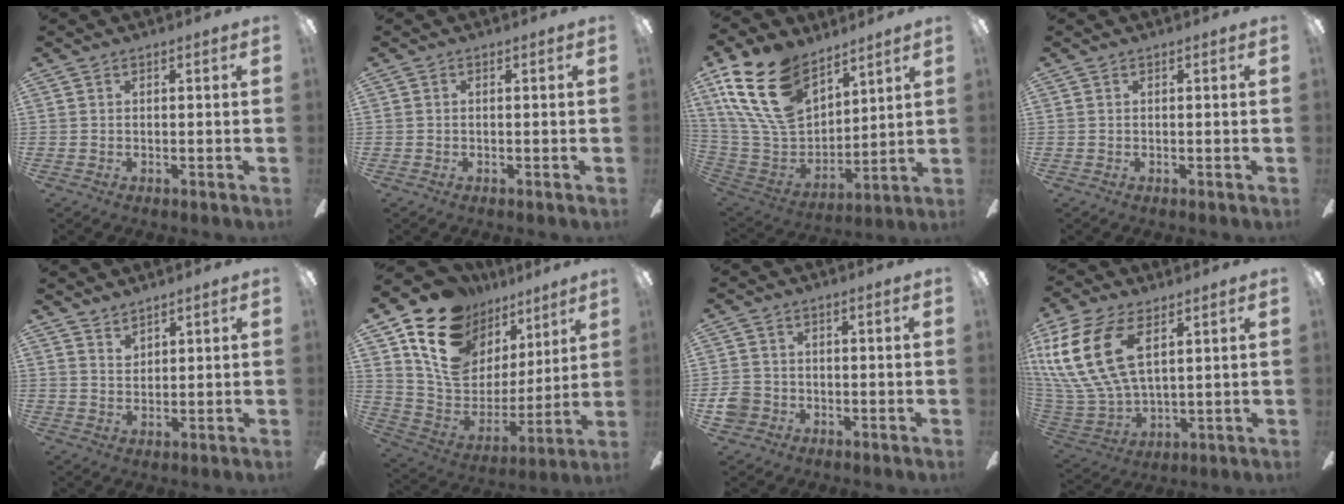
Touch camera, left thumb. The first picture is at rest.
{"total": 0.0}
{"total": 21.6, "force": [12.5, 12.4, 12.5], "torque": [-0.286, -0.060, 0.228]}
{"total": 0.0}
{"total": 2.8, "force": [2.7, 0.8, 0.1], "torque": [-0.006, -0.018, 0.052]}
{"total": 18.3, "force": [11.4, 12.1, 7.5], "torque": [-0.150, -0.062, 0.215]}
{"total": 4.8, "force": [-1.3, 4.4, 1.6], "torque": [-0.034, 0.009, -0.024]}
{"total": 21.8, "force": [8.5, 12.3, 15.9], "torque": [-0.355, -0.018, 0.150]}